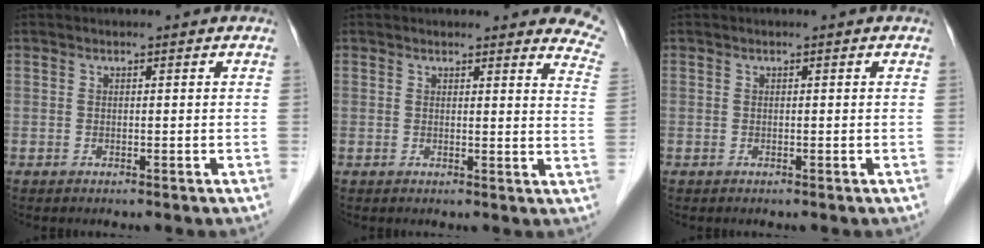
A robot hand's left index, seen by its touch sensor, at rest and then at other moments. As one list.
[{"total": 11.2, "force": [10.5, 2.4, 2.8], "torque": [0.009, -0.047, 0.076]}, {"total": 0.0}]